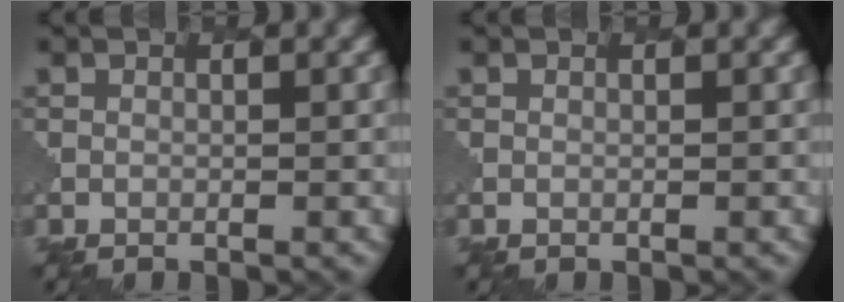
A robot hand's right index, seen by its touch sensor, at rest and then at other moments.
{"total": 0.0}